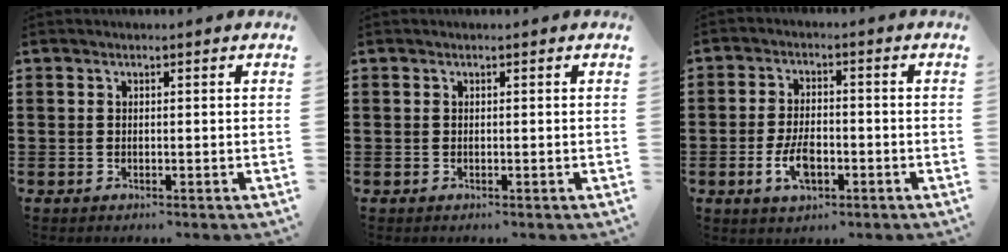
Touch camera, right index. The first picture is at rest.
{"total": 0.0}
{"total": 5.8, "force": [-2.0, 2.9, 4.7], "torque": [-0.106, 0.000, -0.040]}